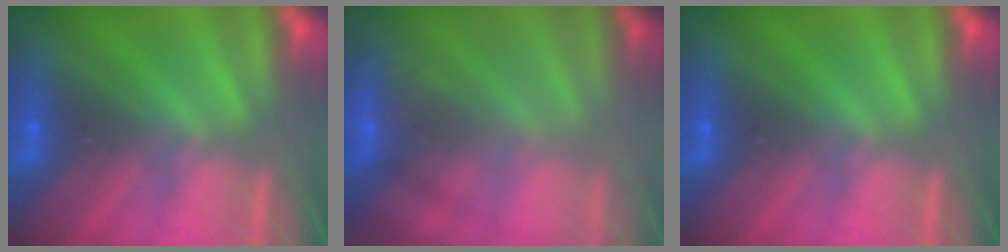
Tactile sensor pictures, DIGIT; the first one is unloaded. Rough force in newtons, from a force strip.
{"total": 2.4}
{"total": 0.0}